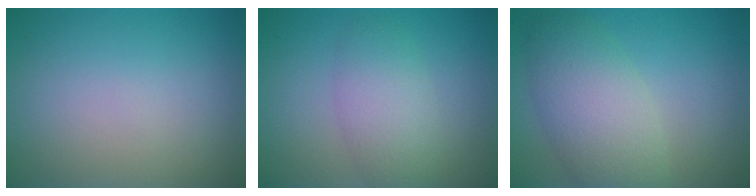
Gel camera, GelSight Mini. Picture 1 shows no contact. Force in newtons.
{"total": 2.4, "press": 2.4, "slide": 0.3}
{"total": 6.1, "press": 6.0, "slide": 0.3}